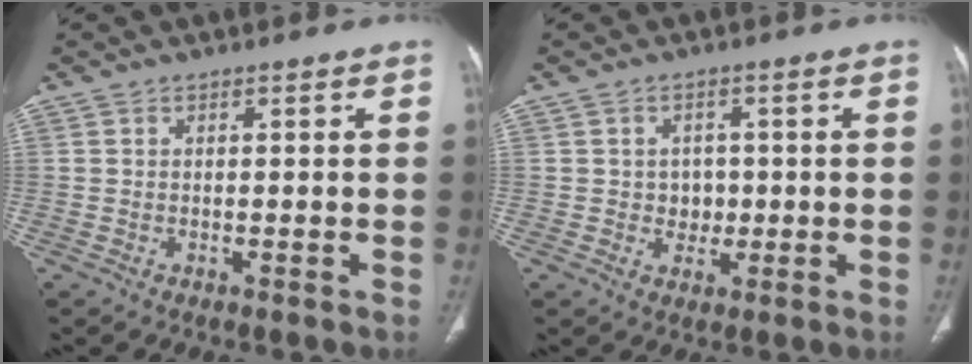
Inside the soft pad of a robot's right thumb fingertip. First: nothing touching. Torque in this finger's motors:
{"motor_torque": [-0.27, -0.27, -0.07, 0.07, -0.02]}